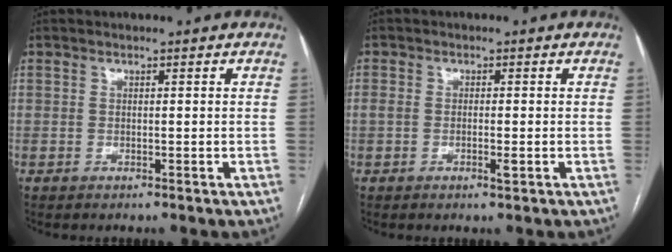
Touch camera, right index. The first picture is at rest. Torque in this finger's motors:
{"motor_torque": [-0.24, 0.18, 0.00, -0.01]}